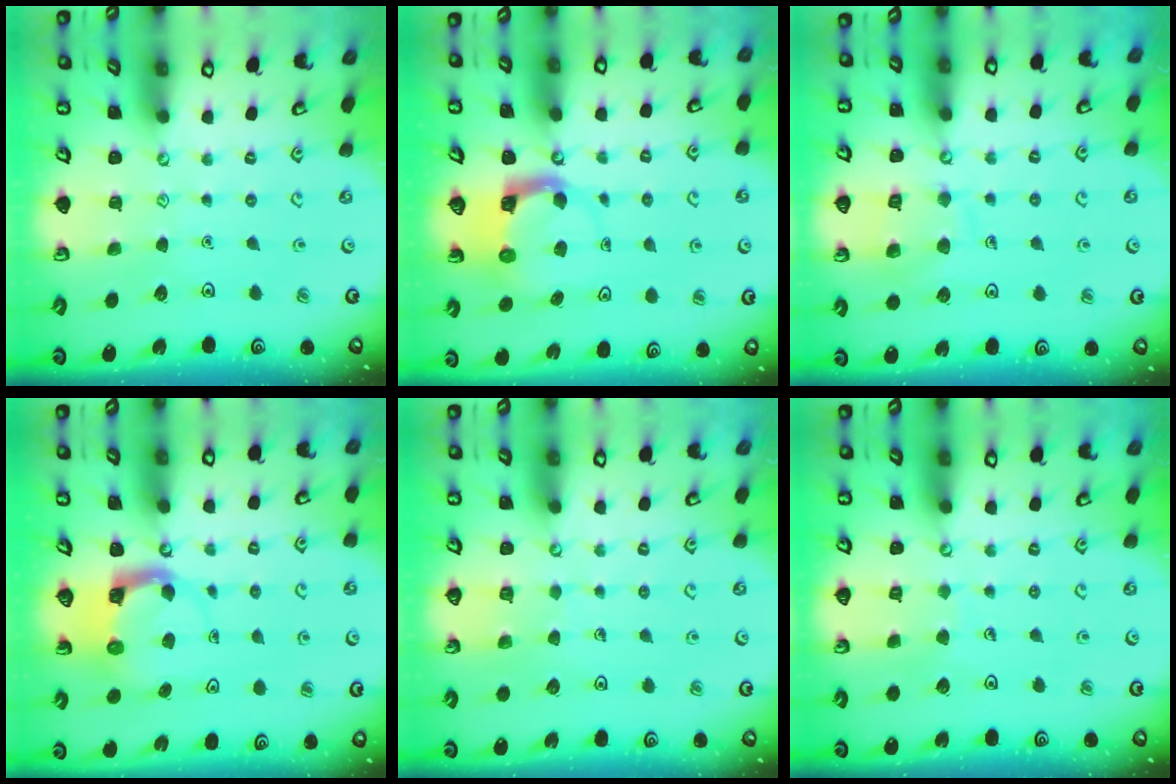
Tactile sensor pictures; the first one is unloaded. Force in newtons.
{"total": 3.7, "press": 3.6, "slide": 0.4}
{"total": 10.7, "press": 10.7, "slide": 0.9}
{"total": 3.7, "press": 3.6, "slide": 0.4}
{"total": 3.4, "press": 3.3, "slide": 0.3}
{"total": 3.9, "press": 3.9, "slide": 0.3}